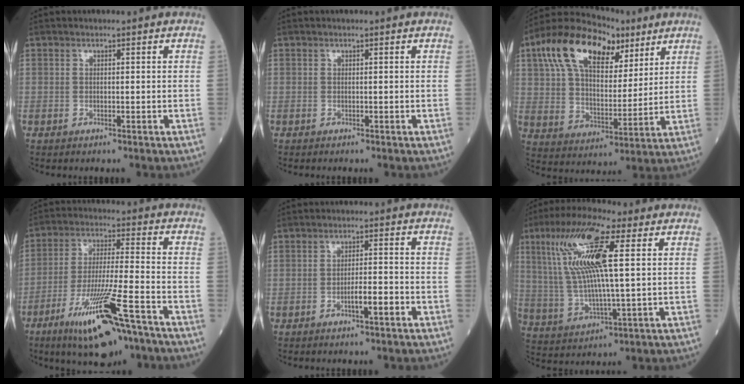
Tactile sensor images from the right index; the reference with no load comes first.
{"total": 0.0}
{"total": 18.1, "force": [9.3, 9.0, 12.6], "torque": [-0.244, 0.041, 0.164]}
{"total": 15.2, "force": [-9.1, 1.7, 12.1], "torque": [-0.231, -0.032, -0.158]}
{"total": 3.8, "force": [-1.8, 0.4, 3.4], "torque": [-0.055, 0.000, -0.031]}
{"total": 15.5, "force": [5.0, 2.1, 14.6], "torque": [-0.306, 0.017, 0.090]}